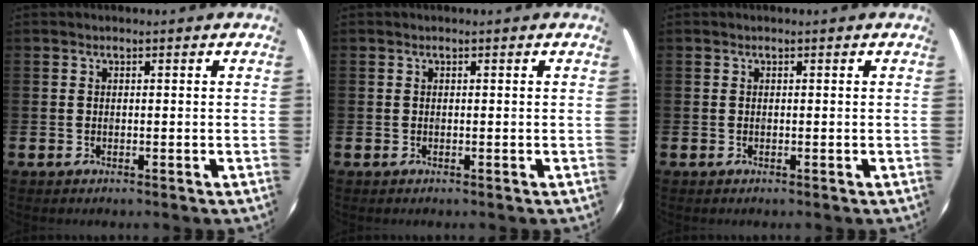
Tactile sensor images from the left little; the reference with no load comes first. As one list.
[{"total": 0.0}, {"total": 0.0}]